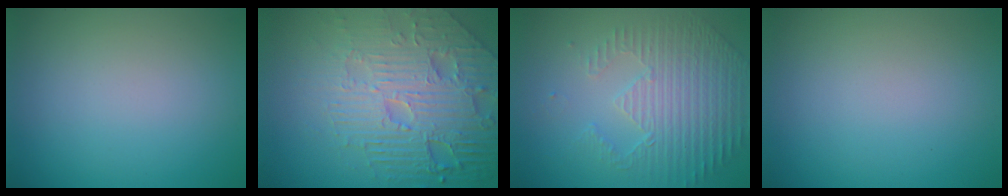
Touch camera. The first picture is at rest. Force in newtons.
{"total": 8.9, "press": 6.3, "slide": 6.2}
{"total": 4.8, "press": 3.5, "slide": 3.3}
{"total": 0.0}